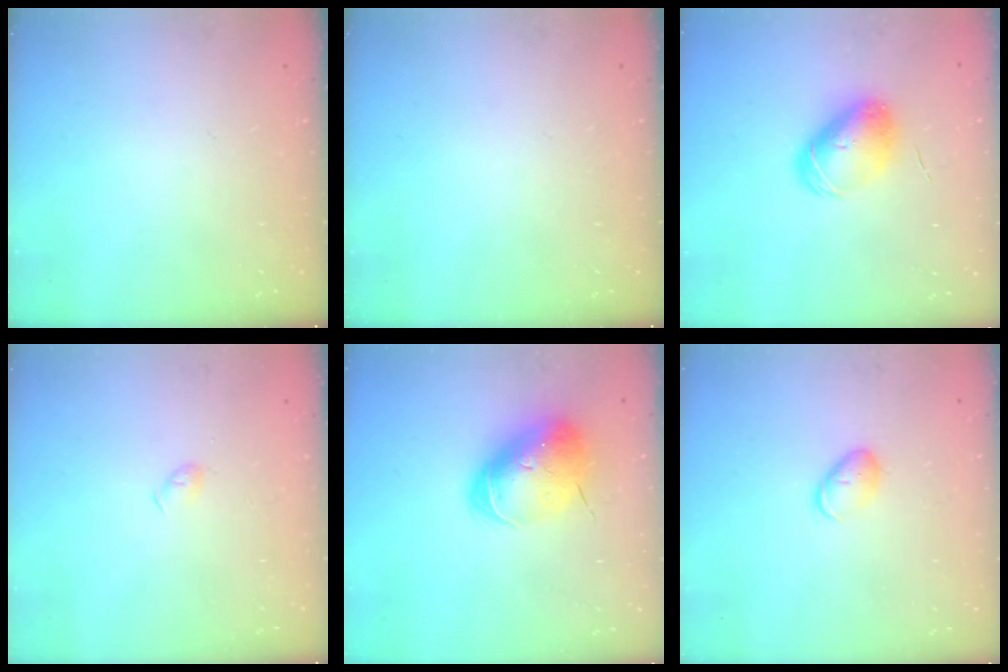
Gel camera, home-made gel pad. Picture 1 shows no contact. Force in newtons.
{"total": 0.0}
{"total": 9.0, "press": 9.0, "slide": 0.2}
{"total": 2.9, "press": 2.9, "slide": 0.6}
{"total": 13.0, "press": 12.8, "slide": 2.4}
{"total": 5.7, "press": 5.6, "slide": 0.6}